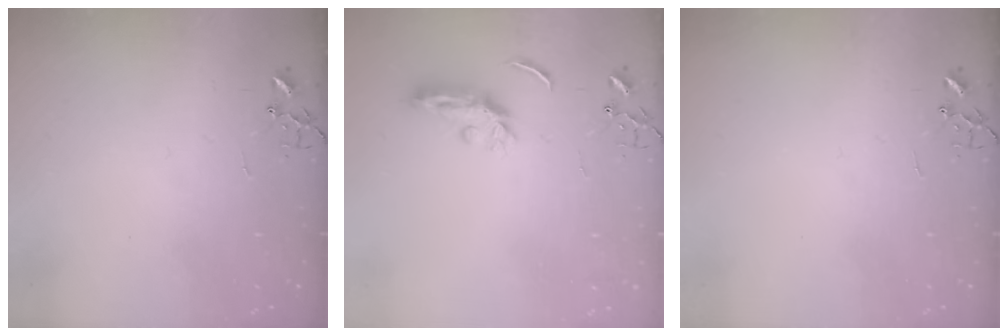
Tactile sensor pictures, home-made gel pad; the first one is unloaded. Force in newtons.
{"total": 5.6, "press": 5.6, "slide": 0.5}
{"total": 0.0}